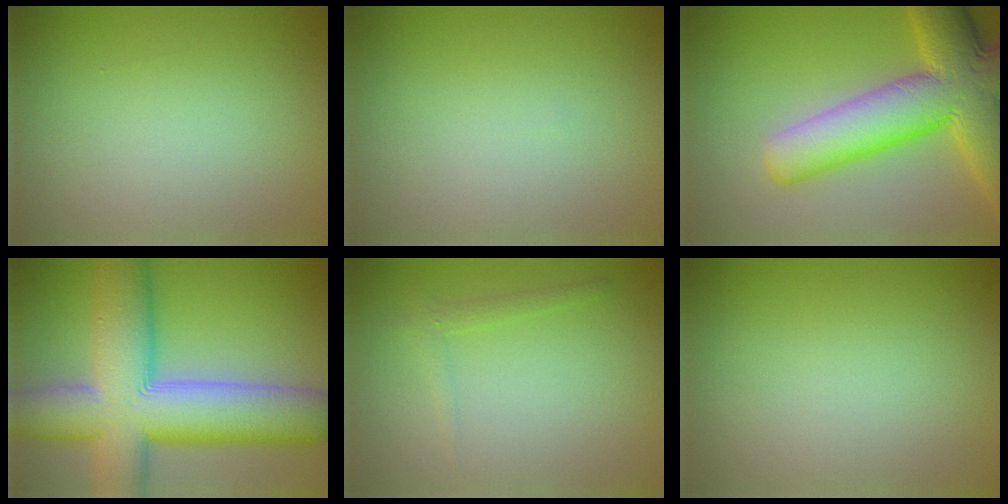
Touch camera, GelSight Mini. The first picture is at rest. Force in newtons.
{"total": 0.0}
{"total": 10.9, "press": 10.9, "slide": 0.5}
{"total": 13.6, "press": 13.5, "slide": 0.6}
{"total": 1.2, "press": 1.2, "slide": 0.1}
{"total": 0.0}